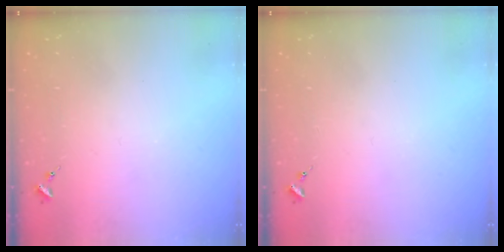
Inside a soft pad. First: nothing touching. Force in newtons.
{"total": 0.0}